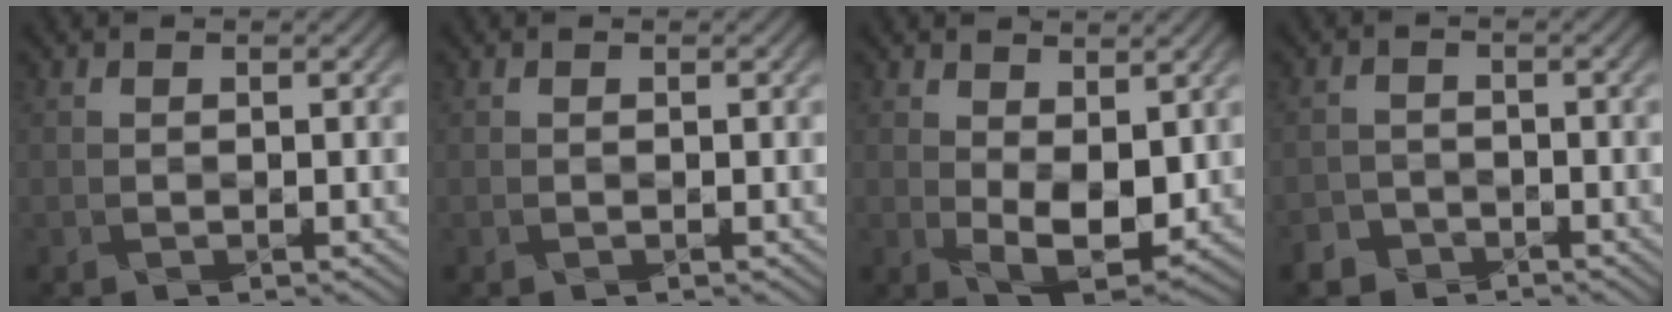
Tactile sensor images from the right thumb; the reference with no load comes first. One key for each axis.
{"total": 0.0}
{"total": 5.4, "fx": 0.9, "fy": 2.9, "fz": 4.5, "tx": -0.089, "ty": -0.015, "tz": 0.028}
{"total": 2.7, "fx": -2.4, "fy": 0.9, "fz": -0.9, "tx": 0.014, "ty": -0.008, "tz": -0.044}